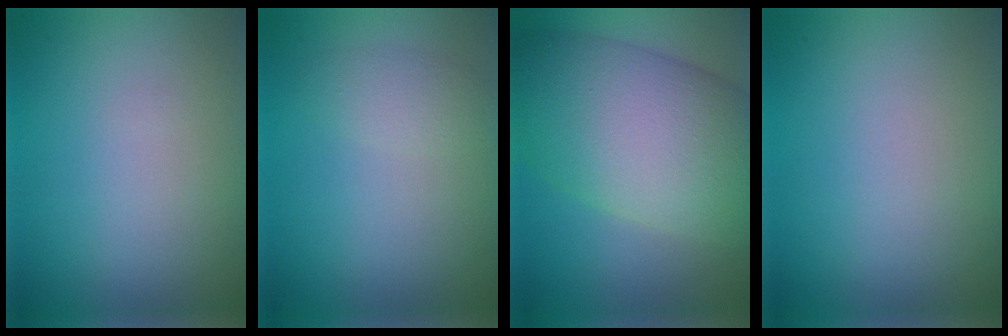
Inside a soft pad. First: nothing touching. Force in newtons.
{"total": 1.9, "press": 1.9, "slide": 0.1}
{"total": 13.8, "press": 13.8, "slide": 0.7}
{"total": 0.0}